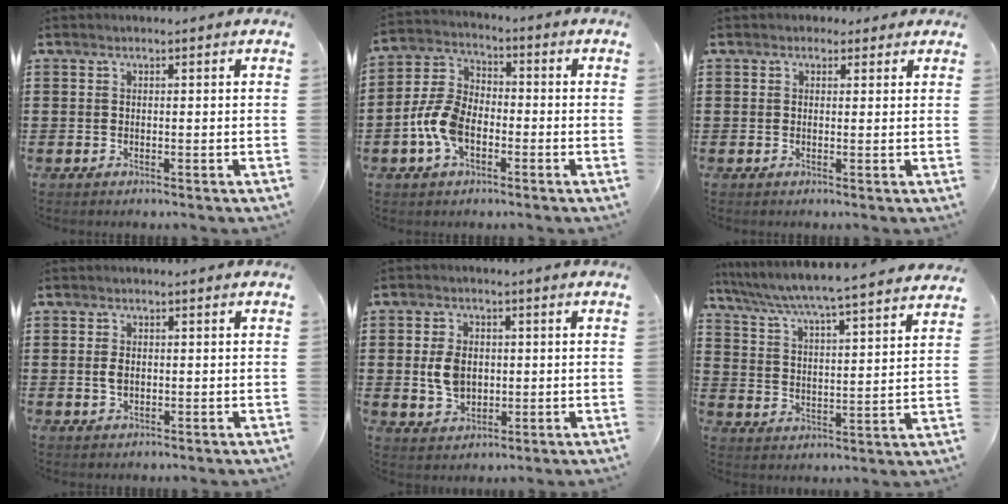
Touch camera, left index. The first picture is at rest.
{"total": 8.2, "force": [-2.9, 4.9, 5.9], "torque": [-0.156, 0.001, -0.063]}
{"total": 1.6, "force": [1.0, 1.1, 0.4], "torque": [-0.004, 0.004, 0.016]}
{"total": 2.0, "force": [0.1, 1.1, 1.7], "torque": [-0.042, 0.001, -0.002]}
{"total": 5.5, "force": [0.1, 3.9, 3.9], "torque": [-0.088, 0.004, -0.004]}
{"total": 4.9, "force": [4.6, -0.8, 1.5], "torque": [-0.053, -0.042, 0.069]}